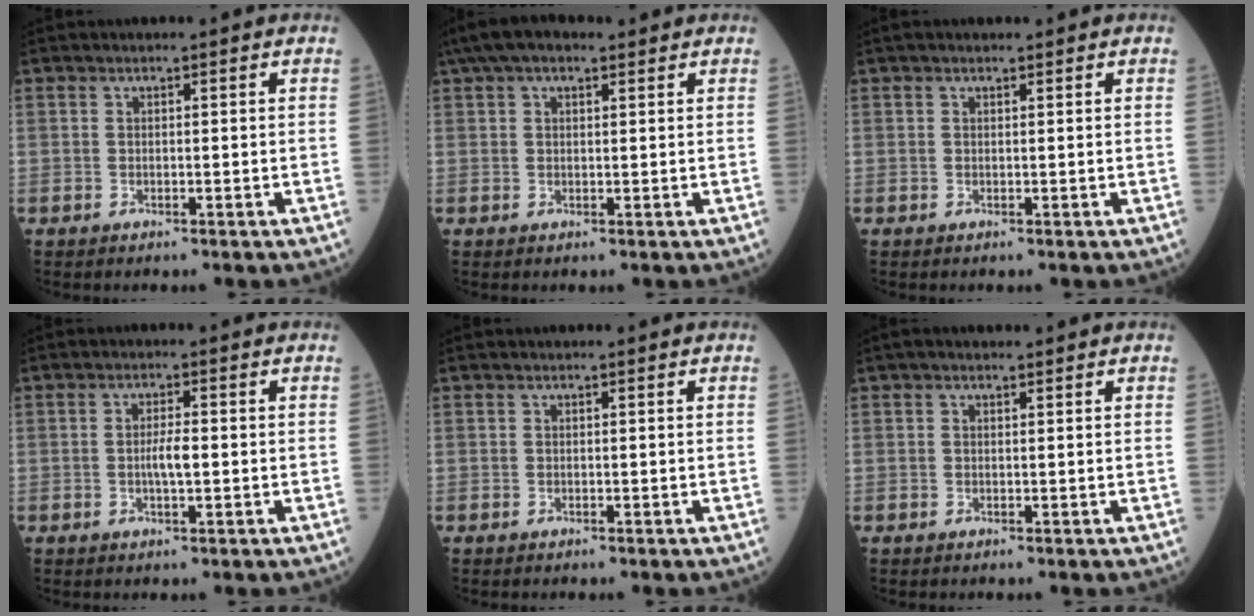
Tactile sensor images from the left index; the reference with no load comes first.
{"total": 6.4, "force": [4.3, 2.5, 4.0], "torque": [-0.083, 0.037, 0.074]}
{"total": 1.1, "force": [0.9, 0.3, 0.7], "torque": [-0.013, 0.012, 0.011]}
{"total": 2.8, "force": [-0.5, 0.6, 2.7], "torque": [-0.053, -0.003, -0.010]}
{"total": 0.0}
{"total": 0.9, "force": [0.6, 0.5, 0.6], "torque": [-0.017, 0.009, 0.006]}